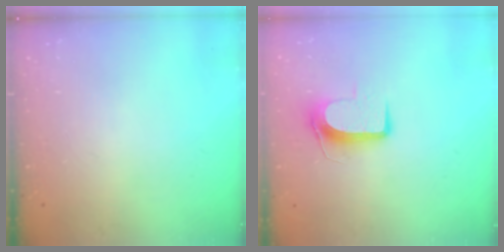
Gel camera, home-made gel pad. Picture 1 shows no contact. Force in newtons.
{"total": 9.5, "press": 9.5, "slide": 0.3}